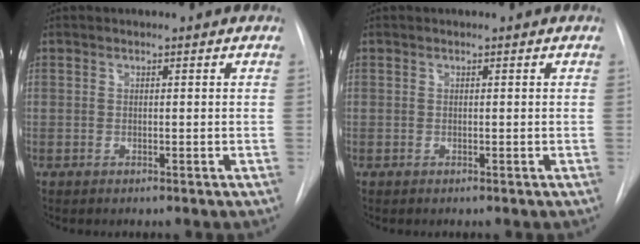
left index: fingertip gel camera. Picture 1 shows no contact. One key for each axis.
{"total": 0.0}